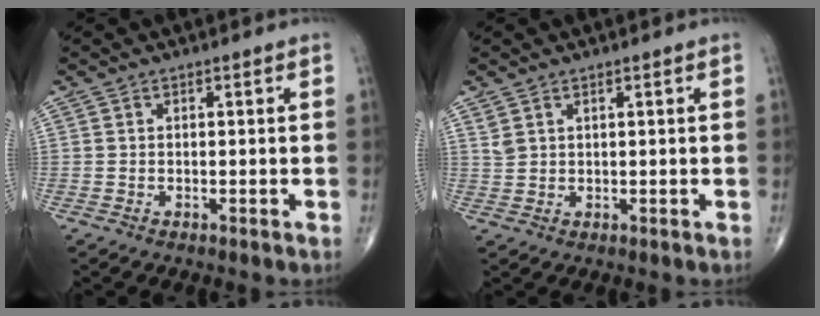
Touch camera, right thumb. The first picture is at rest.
{"total": 1.8, "force": [1.3, 0.9, 0.8], "torque": [-0.011, -0.003, 0.031]}